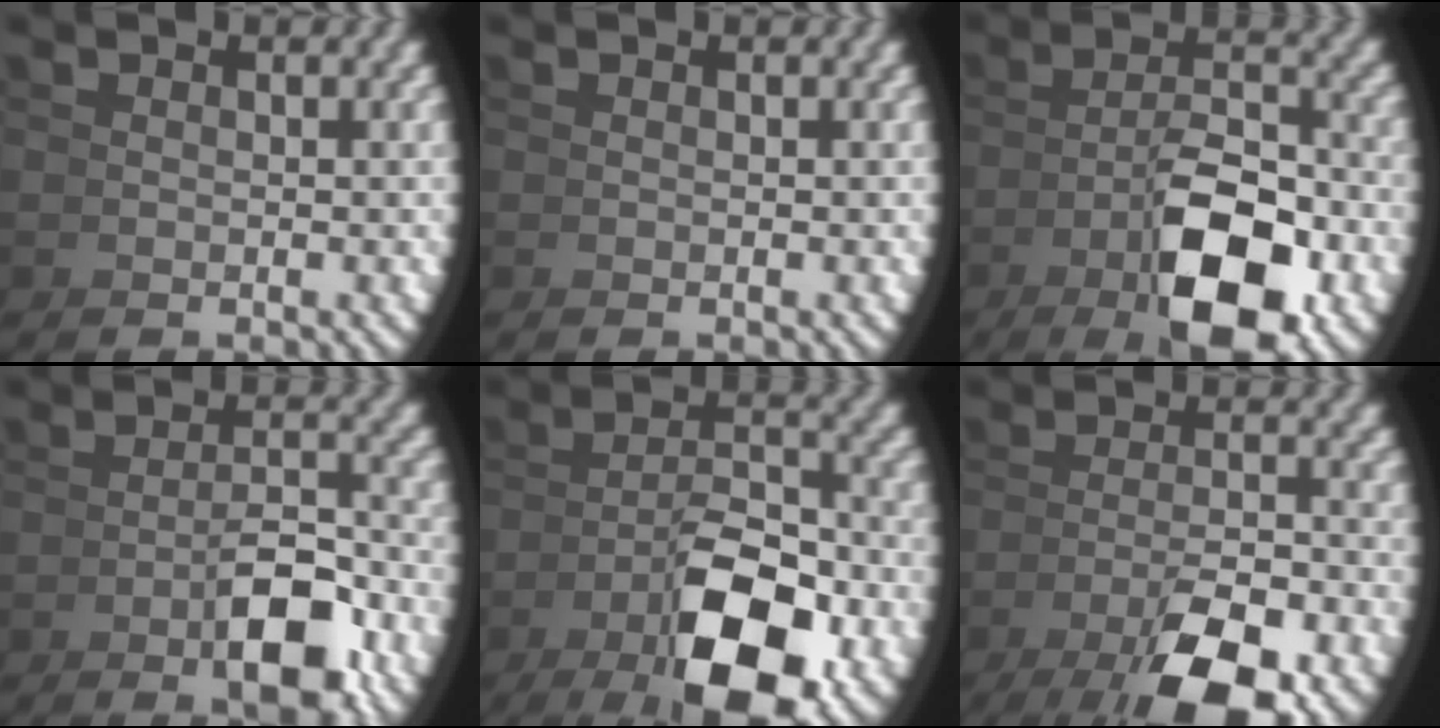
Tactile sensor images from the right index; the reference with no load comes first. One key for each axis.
{"total": 0.0}
{"total": 9.6, "fx": -2.9, "fy": 3.7, "fz": 8.4, "tx": -0.120, "ty": -0.026, "tz": -0.035}
{"total": 5.1, "fx": -1.7, "fy": 1.2, "fz": 4.6, "tx": -0.052, "ty": 0.000, "tz": -0.032}
{"total": 10.6, "fx": -3.6, "fy": 4.3, "fz": 9.0, "tx": -0.123, "ty": -0.030, "tz": -0.042}
{"total": 8.7, "fx": -4.0, "fy": 2.9, "fz": 7.1, "tx": -0.098, "ty": -0.025, "tz": -0.050}